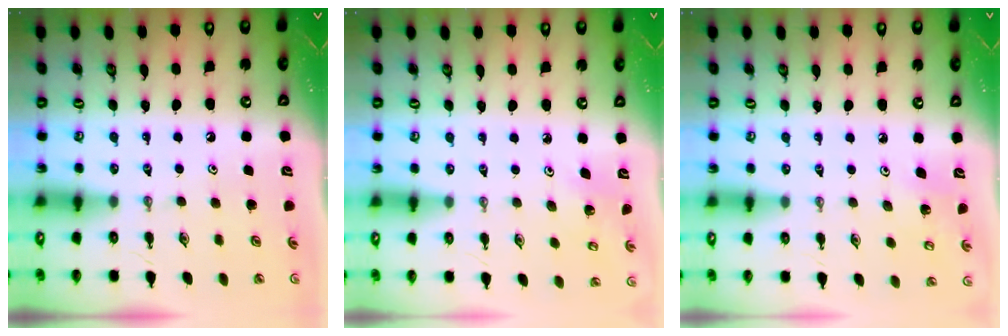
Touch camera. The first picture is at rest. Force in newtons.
{"total": 1.9, "press": 1.9, "slide": 0.1}
{"total": 3.7, "press": 3.7, "slide": 0.4}